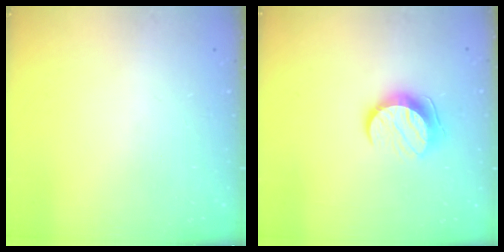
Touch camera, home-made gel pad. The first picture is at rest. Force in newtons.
{"total": 9.5, "press": 9.5, "slide": 0.3}